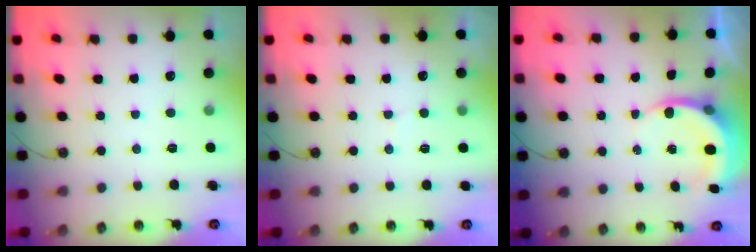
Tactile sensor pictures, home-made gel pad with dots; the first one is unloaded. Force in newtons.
{"total": 3.4, "press": 3.3, "slide": 0.8}
{"total": 4.8, "press": 4.7, "slide": 0.6}